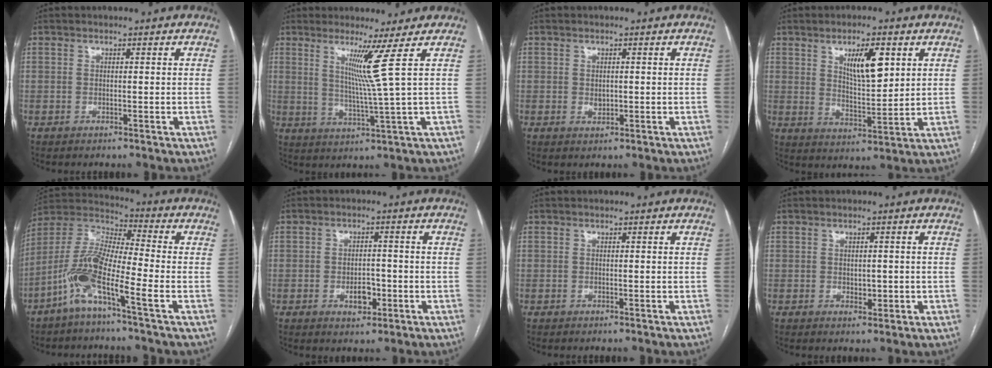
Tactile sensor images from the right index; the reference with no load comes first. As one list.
[{"total": 6.1, "force": [2.6, -3.1, 4.6], "torque": [-0.089, -0.028, 0.059]}, {"total": 1.5, "force": [0.0, 1.1, 1.1], "torque": [-0.018, -0.001, 0.004]}, {"total": 8.4, "force": [3.6, 2.5, 7.1], "torque": [-0.121, -0.002, 0.066]}, {"total": 10.9, "force": [-5.2, 0.7, 9.6], "torque": [-0.207, 0.004, -0.112]}, {"total": 3.9, "force": [-1.3, 2.2, 2.9], "torque": [-0.043, 0.003, -0.014]}, {"total": 0.0}, {"total": 2.0, "force": [-0.2, 1.4, 1.4], "torque": [-0.016, 0.001, 0.004]}]